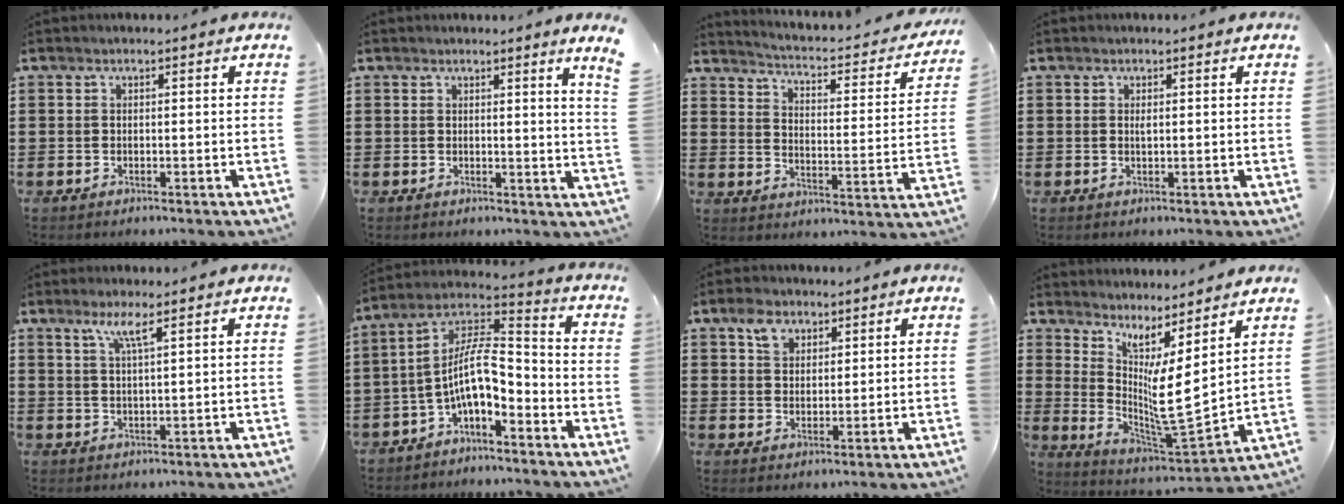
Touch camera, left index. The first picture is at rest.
{"total": 2.4, "force": [1.8, -1.2, 1.1], "torque": [-0.016, -0.017, 0.031]}
{"total": 2.1, "force": [1.9, -0.1, 0.9], "torque": [-0.035, -0.029, 0.018]}
{"total": 0.6, "force": [0.2, 0.2, 0.5], "torque": [-0.013, 0.000, 0.005]}
{"total": 3.5, "force": [2.2, 0.1, 2.7], "torque": [-0.061, 0.002, 0.038]}
{"total": 9.6, "force": [-4.0, 3.5, 8.1], "torque": [-0.192, -0.011, -0.088]}
{"total": 4.4, "force": [2.7, 3.0, 1.7], "torque": [-0.037, 0.009, 0.048]}
{"total": 6.9, "force": [1.4, 0.5, 6.8], "torque": [-0.130, -0.055, 0.020]}